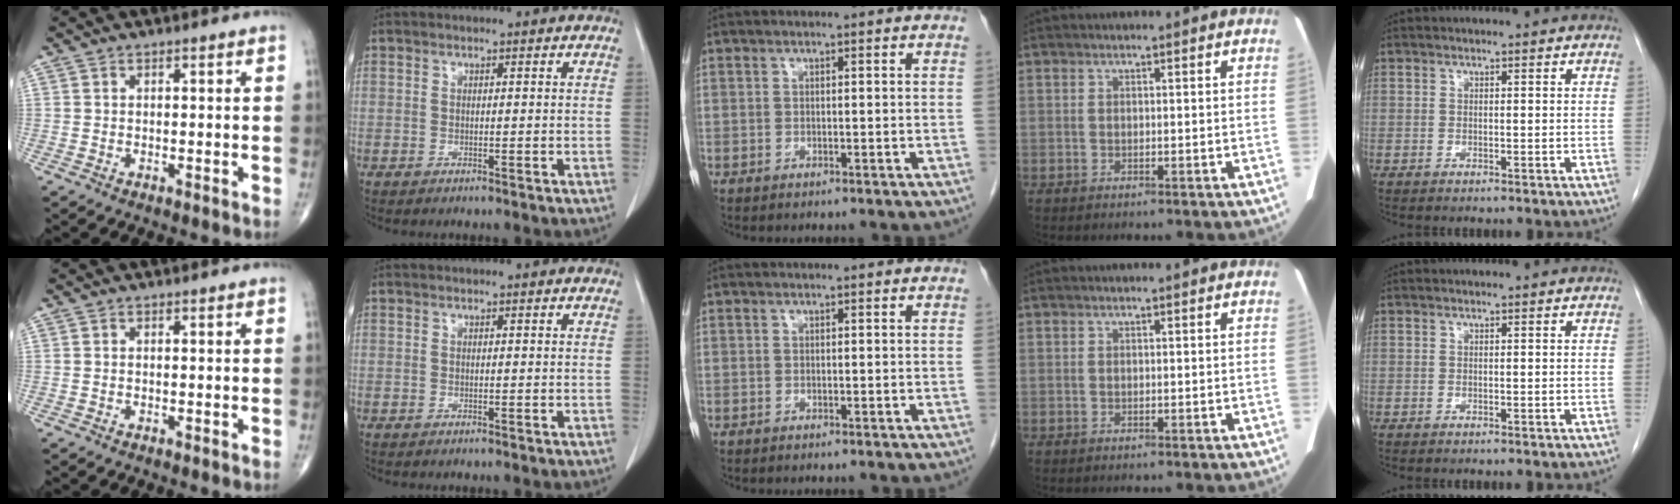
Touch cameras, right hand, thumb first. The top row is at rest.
{}